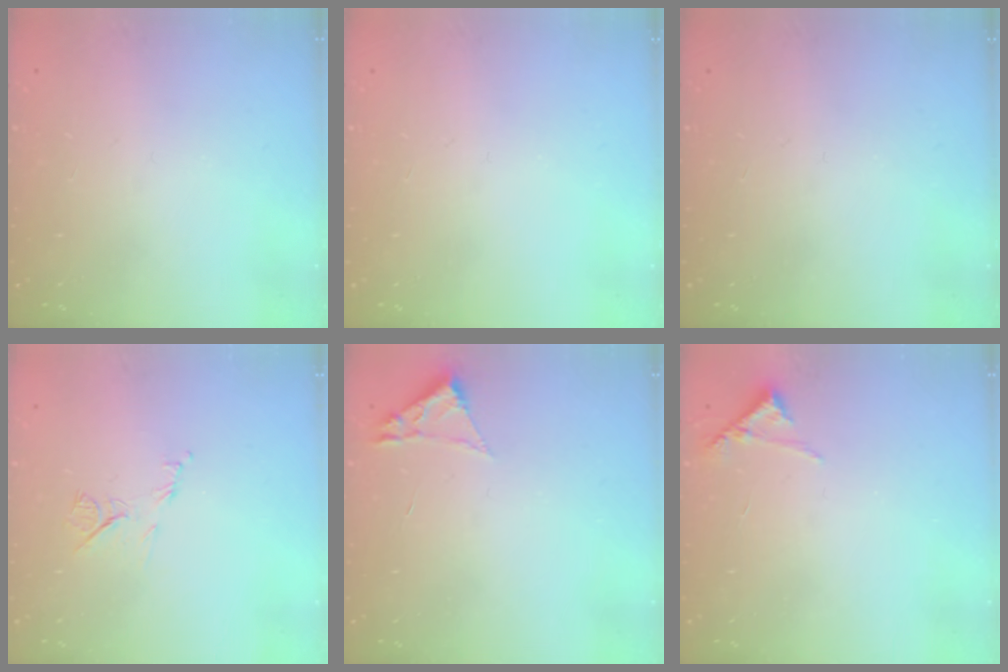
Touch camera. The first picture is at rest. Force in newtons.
{"total": 0.0}
{"total": 0.0}
{"total": 6.6, "press": 6.5, "slide": 0.9}
{"total": 1.8, "press": 1.8, "slide": 0.2}
{"total": 6.4, "press": 6.4, "slide": 0.2}